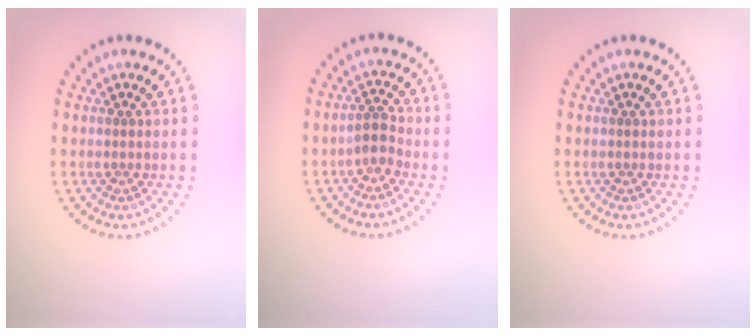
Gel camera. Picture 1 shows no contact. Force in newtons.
{"total": 2.0, "press": 1.6, "slide": 1.1}
{"total": 0.0}